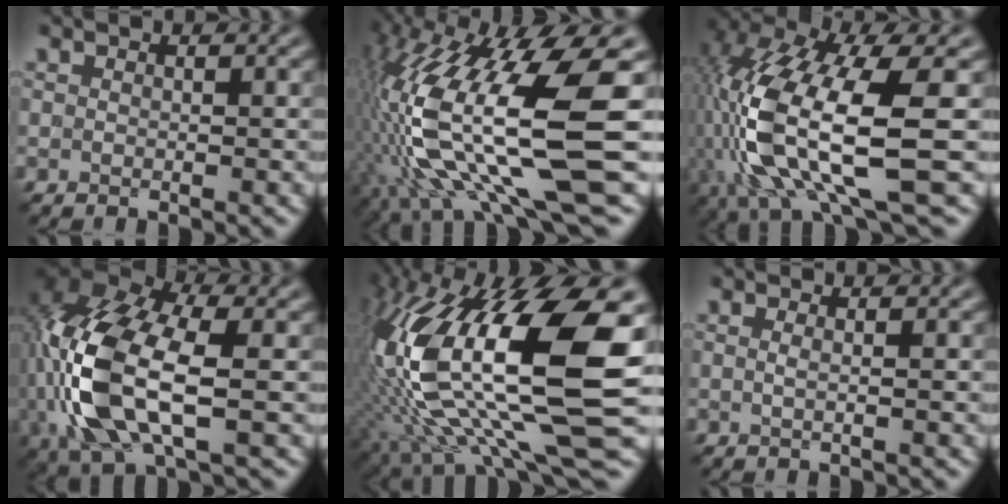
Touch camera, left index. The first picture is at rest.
{"total": 14.9, "force": [-1.1, 3.7, 14.4], "torque": [-0.292, -0.004, -0.002]}
{"total": 13.6, "force": [-2.4, 5.0, 12.4], "torque": [-0.274, -0.018, -0.037]}
{"total": 12.0, "force": [-1.2, 6.0, 10.4], "torque": [-0.231, 0.003, -0.032]}
{"total": 17.2, "force": [-0.5, 6.5, 15.9], "torque": [-0.325, 0.013, -0.004]}
{"total": 0.9, "force": [0.1, 0.3, 0.9], "torque": [-0.013, -0.001, -0.004]}